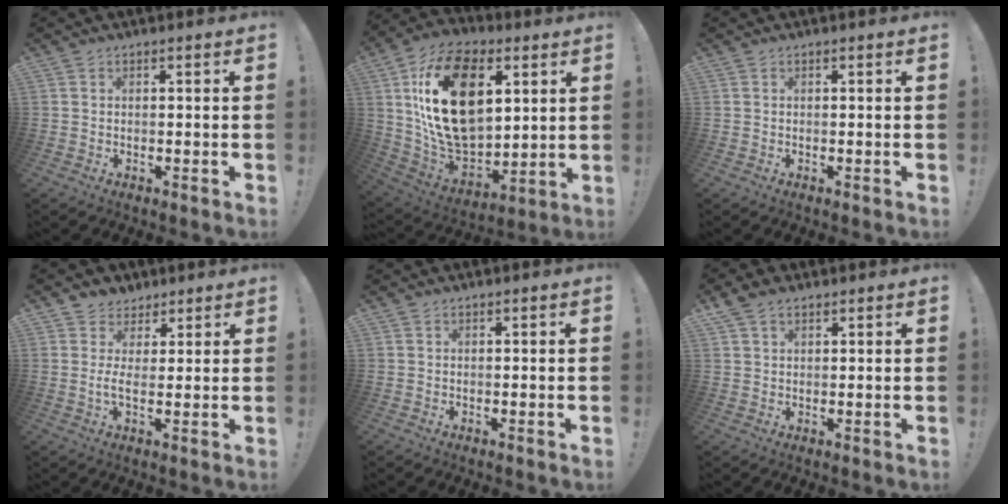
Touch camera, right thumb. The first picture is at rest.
{"total": 26.1, "force": [7.4, 16.7, 18.7], "torque": [-0.357, -0.031, 0.129]}
{"total": 0.0}
{"total": 4.5, "force": [2.0, 2.9, 2.8], "torque": [-0.052, -0.008, 0.038]}
{"total": 0.0}
{"total": 4.0, "force": [2.8, 2.2, 1.8], "torque": [-0.040, -0.005, 0.056]}